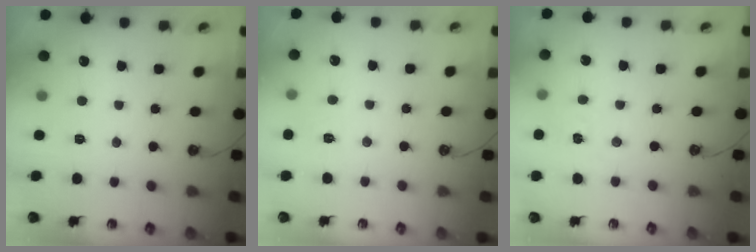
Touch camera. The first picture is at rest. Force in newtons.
{"total": 4.0, "press": 4.0, "slide": 0.5}
{"total": 1.4, "press": 1.4, "slide": 0.2}